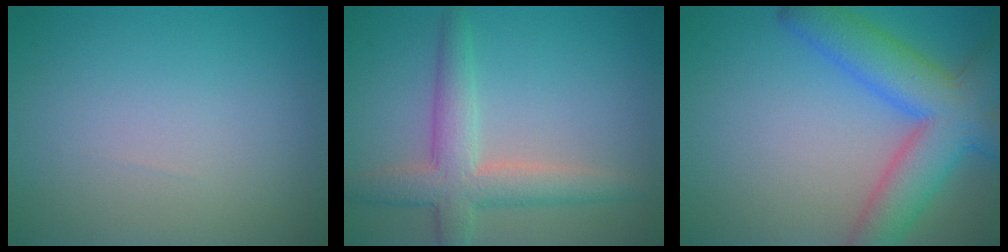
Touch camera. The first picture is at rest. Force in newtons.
{"total": 4.7, "press": 4.7, "slide": 0.2}
{"total": 8.6, "press": 8.6, "slide": 0.4}